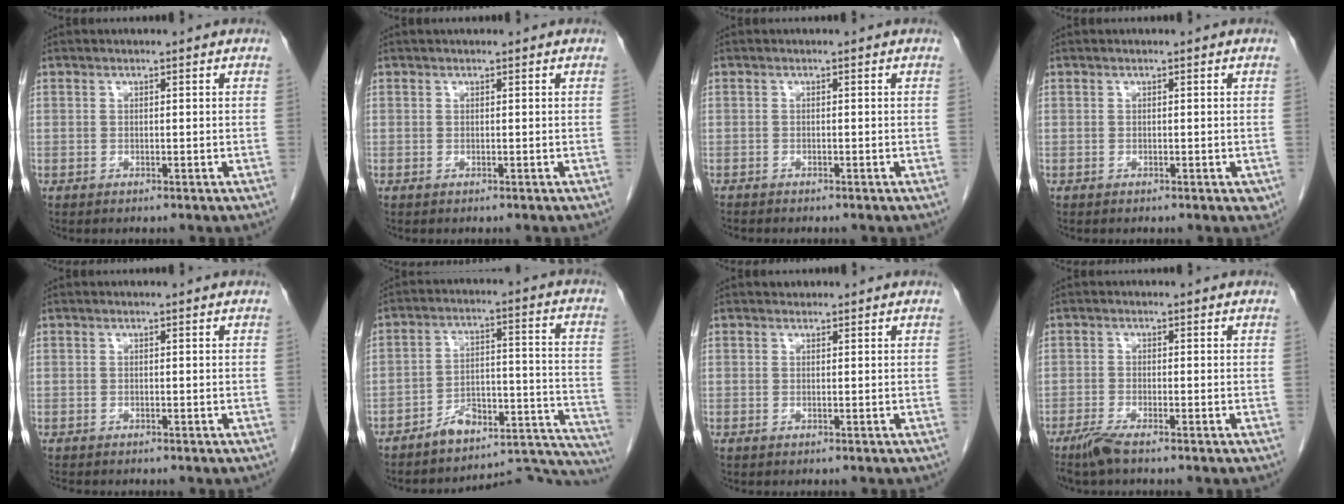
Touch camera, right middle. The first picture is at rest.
{"total": 1.1, "force": [0.7, 0.5, 0.7], "torque": [-0.013, 0.013, 0.009]}
{"total": 1.4, "force": [-1.3, 0.2, 0.5], "torque": [-0.012, -0.003, -0.020]}
{"total": 0.9, "force": [-0.3, 0.4, 0.7], "torque": [-0.003, -0.003, 0.000]}
{"total": 1.1, "force": [-1.0, 0.3, 0.3], "torque": [-0.011, -0.003, -0.014]}
{"total": 18.5, "force": [-17.5, 4.2, 4.1], "torque": [-0.009, 0.070, -0.236]}
{"total": 0.7, "force": [0.5, 0.5, 0.2], "torque": [-0.006, 0.006, 0.006]}
{"total": 2.9, "force": [-2.2, -0.1, 1.9], "torque": [-0.044, -0.008, -0.049]}